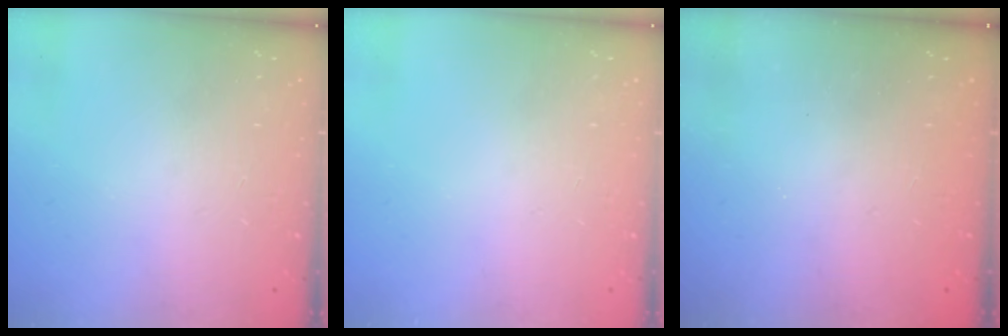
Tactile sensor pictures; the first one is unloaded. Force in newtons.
{"total": 0.0}
{"total": 2.5, "press": 2.3, "slide": 0.8}